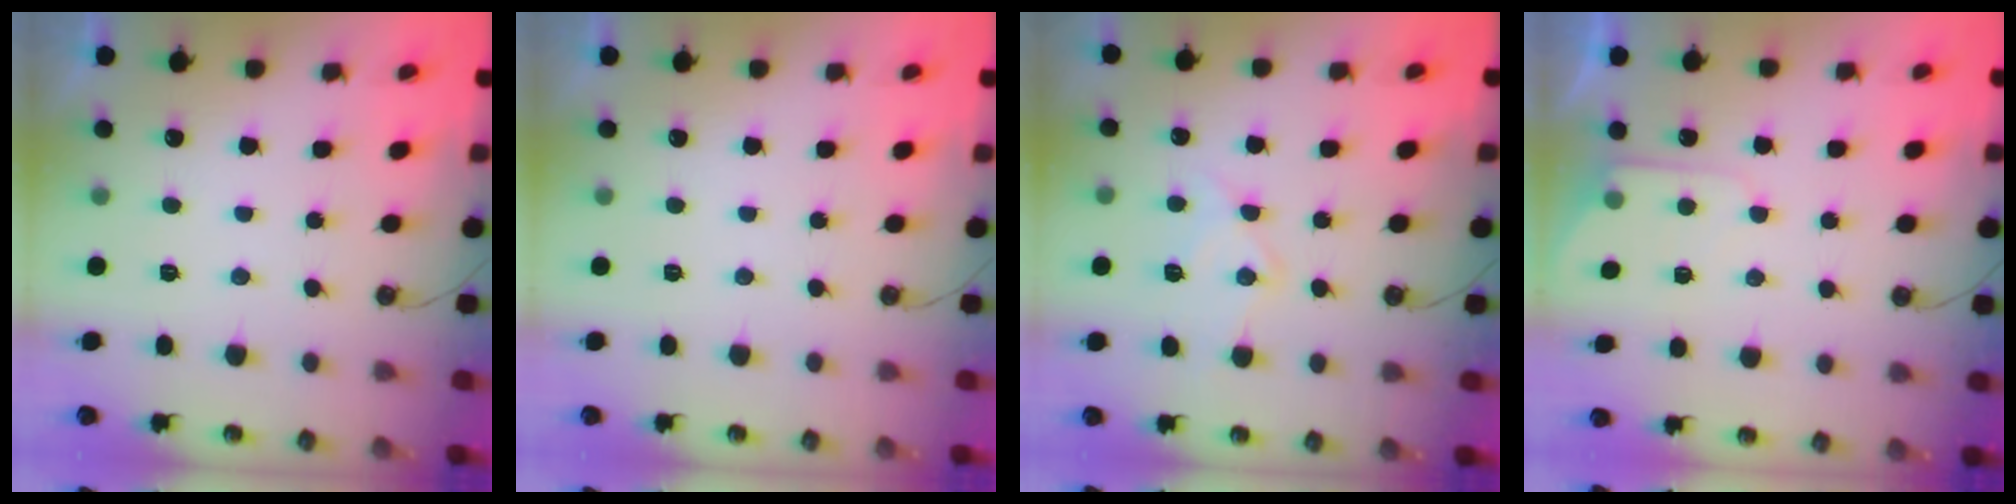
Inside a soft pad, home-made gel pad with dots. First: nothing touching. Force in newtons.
{"total": 0.0}
{"total": 11.1, "press": 11.1, "slide": 0.9}
{"total": 6.0, "press": 6.0, "slide": 0.7}